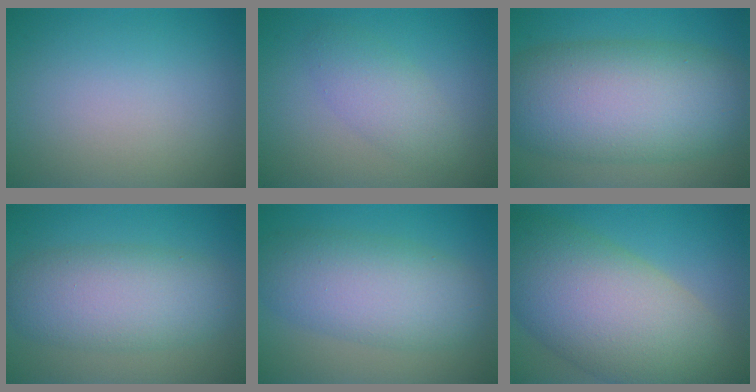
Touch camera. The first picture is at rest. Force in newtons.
{"total": 2.8, "press": 2.8, "slide": 0.2}
{"total": 12.5, "press": 12.5, "slide": 0.5}
{"total": 7.0, "press": 7.0, "slide": 0.1}
{"total": 7.3, "press": 7.3, "slide": 0.2}
{"total": 13.2, "press": 13.2, "slide": 0.8}